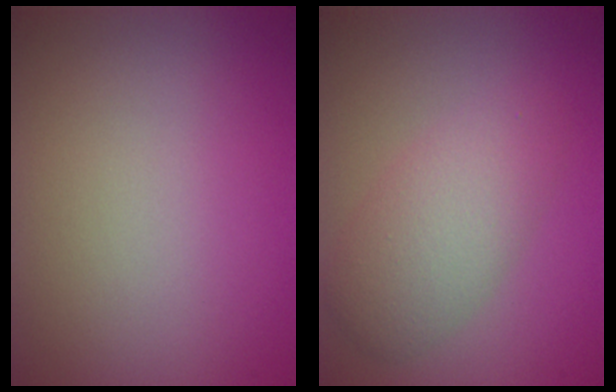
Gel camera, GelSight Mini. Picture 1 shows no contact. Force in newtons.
{"total": 4.2, "press": 4.2, "slide": 0.1}